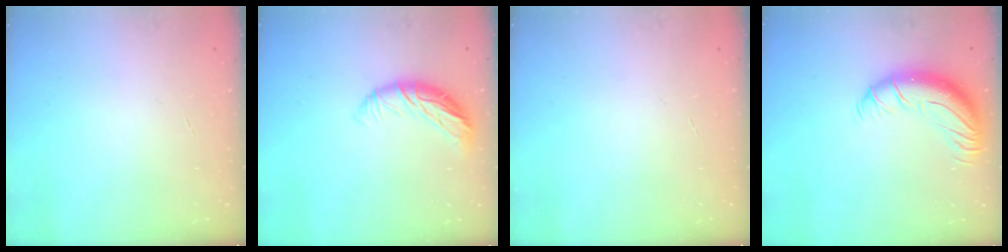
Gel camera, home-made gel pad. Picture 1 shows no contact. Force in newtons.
{"total": 10.2, "press": 10.1, "slide": 1.6}
{"total": 0.0}
{"total": 12.6, "press": 12.3, "slide": 2.8}